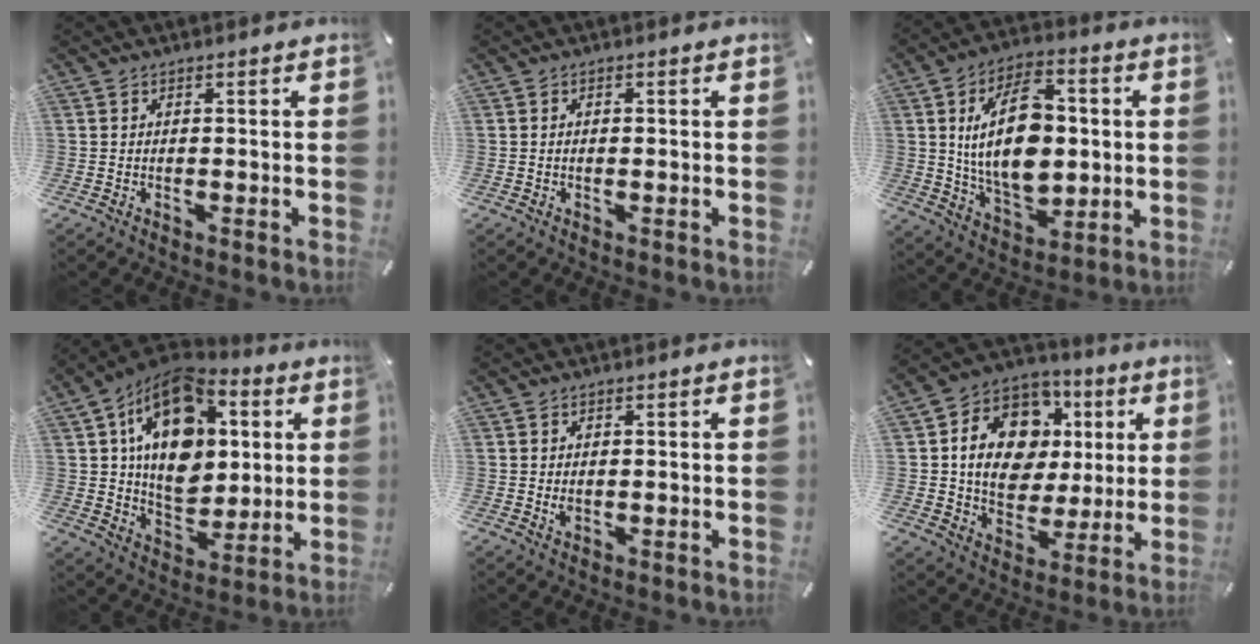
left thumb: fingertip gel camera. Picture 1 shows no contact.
{"total": 0.8, "force": [-0.1, 0.4, 0.7], "torque": [-0.014, 0.000, -0.002]}
{"total": 18.9, "force": [1.6, 12.0, 14.5], "torque": [-0.278, 0.000, 0.021]}
{"total": 19.8, "force": [6.4, 14.4, 12.1], "torque": [-0.205, -0.038, 0.114]}
{"total": 1.3, "force": [0.1, 0.9, 0.9], "torque": [-0.018, 0.003, 0.002]}
{"total": 15.4, "force": [3.3, 12.5, 8.4], "torque": [-0.152, -0.012, 0.066]}